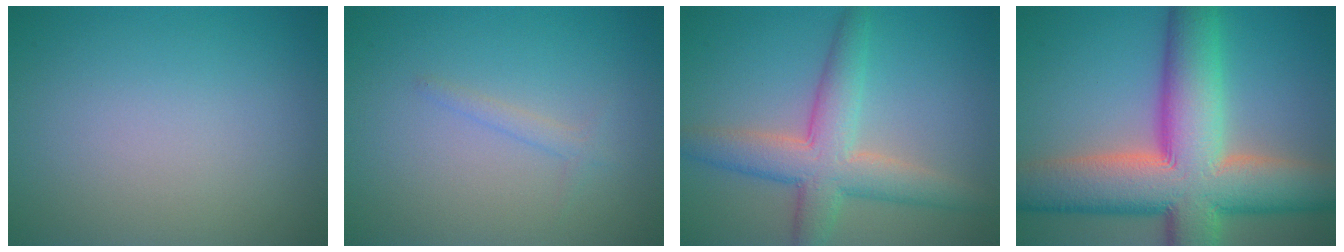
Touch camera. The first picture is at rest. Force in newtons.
{"total": 1.0, "press": 1.0, "slide": 0.0}
{"total": 5.9, "press": 5.9, "slide": 0.3}
{"total": 14.2, "press": 14.2, "slide": 0.9}